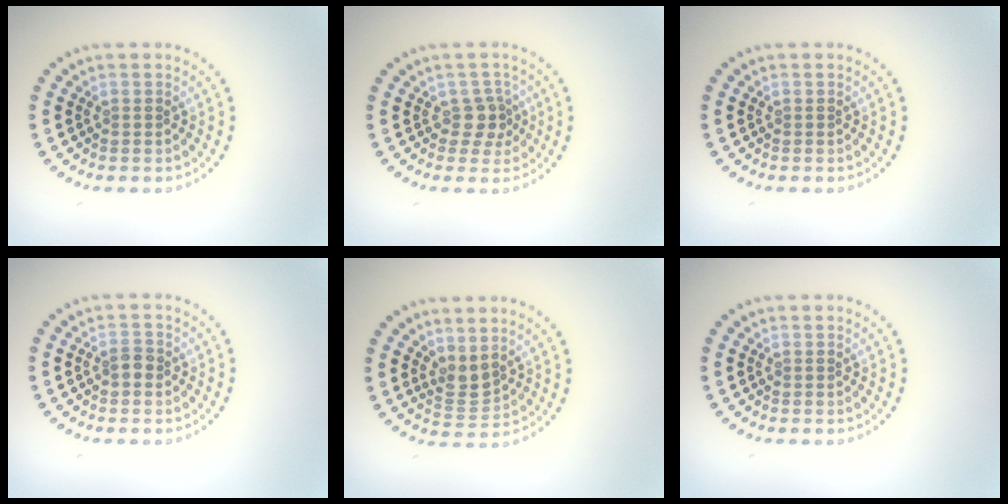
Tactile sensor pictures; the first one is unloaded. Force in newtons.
{"total": 2.0, "press": 1.6, "slide": 1.3}
{"total": 0.0}
{"total": 1.3, "press": 1.2, "slide": 0.3}
{"total": 2.0, "press": 1.6, "slide": 1.1}
{"total": 0.0}